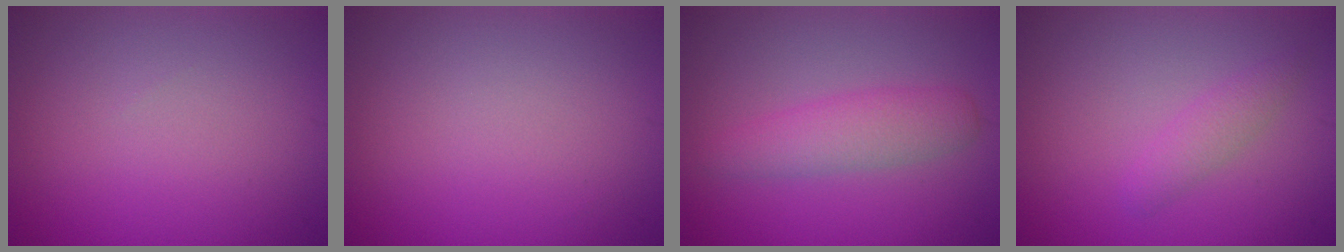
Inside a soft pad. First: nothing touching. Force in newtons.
{"total": 0.0}
{"total": 3.0, "press": 3.0, "slide": 0.1}
{"total": 1.4, "press": 1.4, "slide": 0.0}